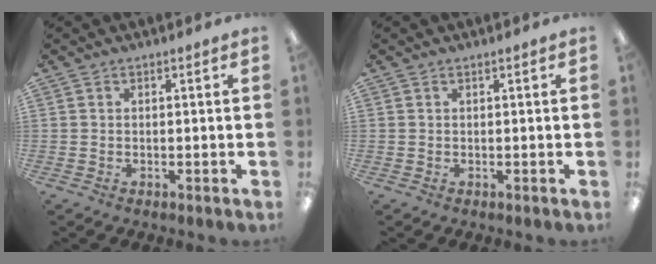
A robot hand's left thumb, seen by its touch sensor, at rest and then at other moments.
{"total": 0.0}